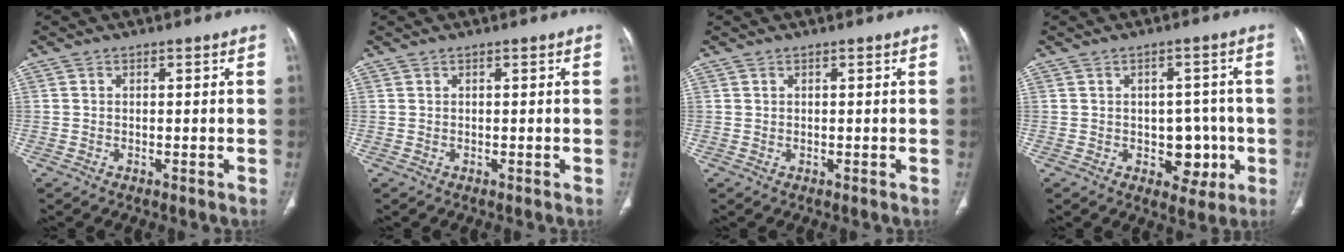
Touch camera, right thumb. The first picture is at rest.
{"total": 0.0}
{"total": 0.0}
{"total": 6.9, "force": [-1.6, 5.0, 4.5], "torque": [-0.020, 0.010, -0.015]}